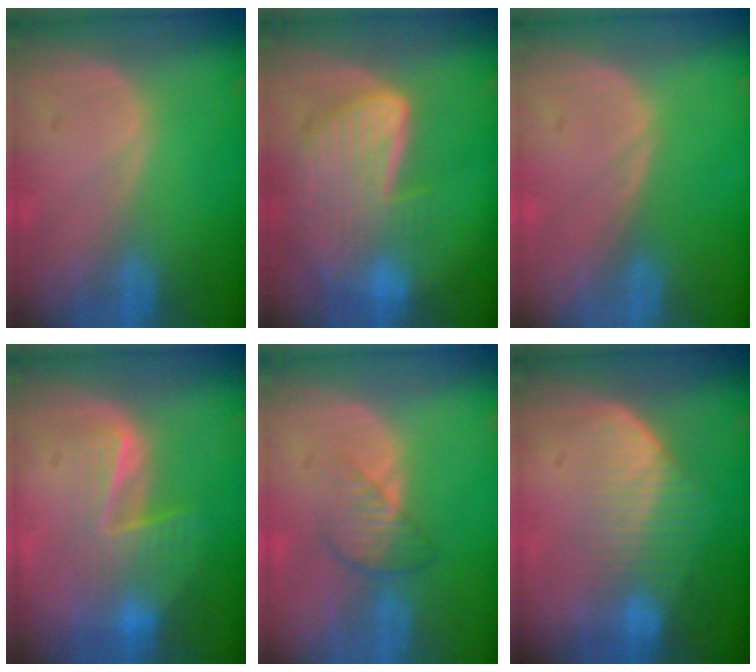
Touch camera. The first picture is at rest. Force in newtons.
{"total": 8.6, "press": 7.7, "slide": 3.8}
{"total": 0.0}
{"total": 6.9, "press": 6.4, "slide": 2.5}
{"total": 3.7, "press": 3.4, "slide": 1.5}
{"total": 7.1, "press": 5.9, "slide": 3.8}